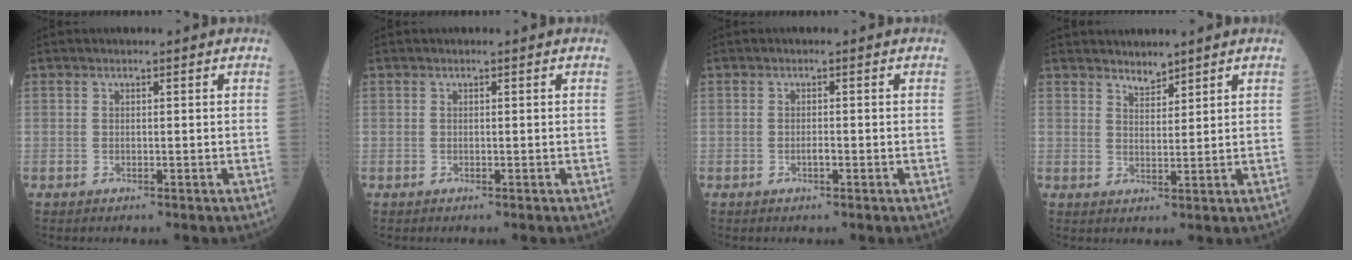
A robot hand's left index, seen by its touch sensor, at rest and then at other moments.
{"total": 0.0}
{"total": 0.7, "force": [-0.3, 0.2, 0.6], "torque": [-0.012, -0.001, -0.007]}
{"total": 2.3, "force": [2.3, 0.5, 0.3], "torque": [-0.006, 0.002, 0.042]}